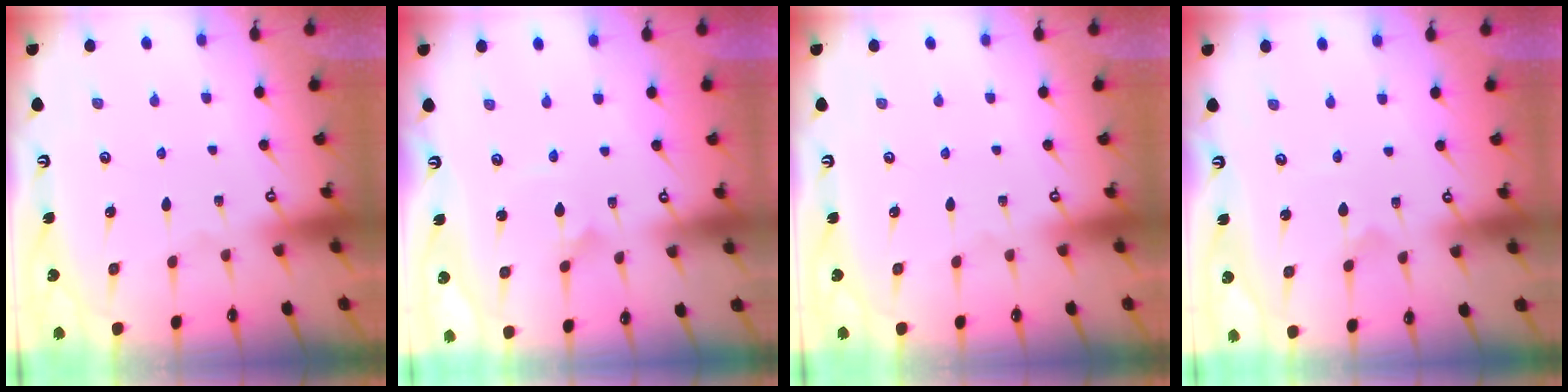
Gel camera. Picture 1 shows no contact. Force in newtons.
{"total": 1.6, "press": 1.6, "slide": 0.0}
{"total": 0.0}
{"total": 0.0}